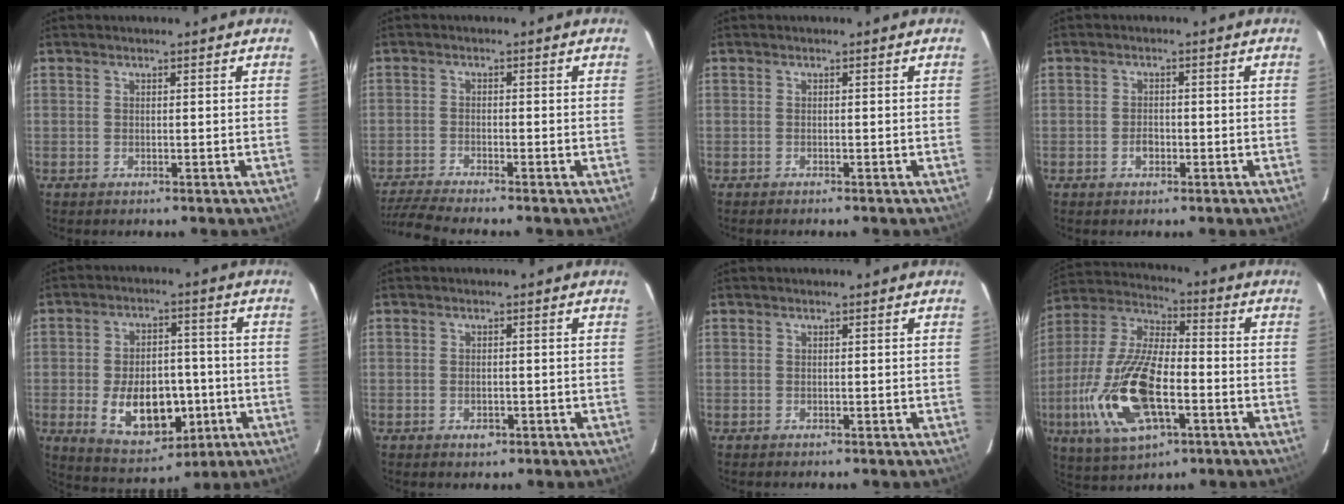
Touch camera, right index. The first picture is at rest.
{"total": 6.4, "force": [-5.8, -0.8, 2.7], "torque": [-0.080, -0.020, -0.109]}
{"total": 0.5, "force": [-0.5, 0.0, 0.2], "torque": [-0.002, -0.001, -0.009]}
{"total": 2.0, "force": [-0.9, 1.4, 1.1], "torque": [-0.022, 0.005, -0.015]}
{"total": 14.5, "force": [-3.6, 9.1, 10.8], "torque": [-0.206, 0.003, -0.032]}
{"total": 2.0, "force": [-0.9, 1.3, 1.2], "torque": [-0.020, 0.000, -0.013]}
{"total": 0.0}
{"total": 20.5, "force": [-6.1, 8.8, 17.5], "torque": [-0.382, -0.017, -0.113]}